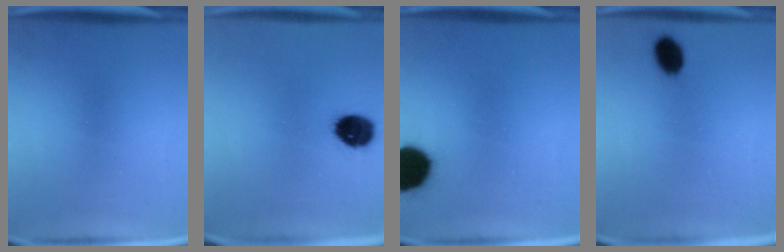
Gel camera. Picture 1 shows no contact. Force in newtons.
{"total": 8.7}
{"total": 14.1}
{"total": 5.2}